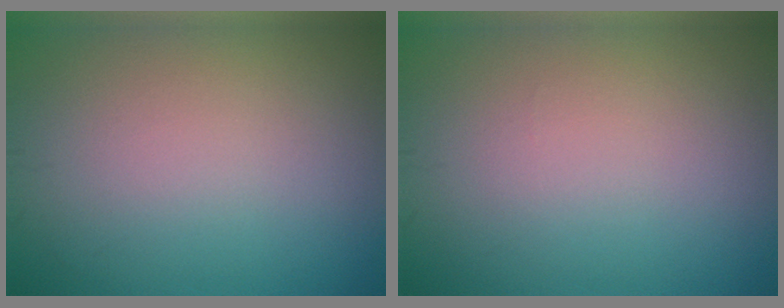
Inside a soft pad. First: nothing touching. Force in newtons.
{"total": 0.0}